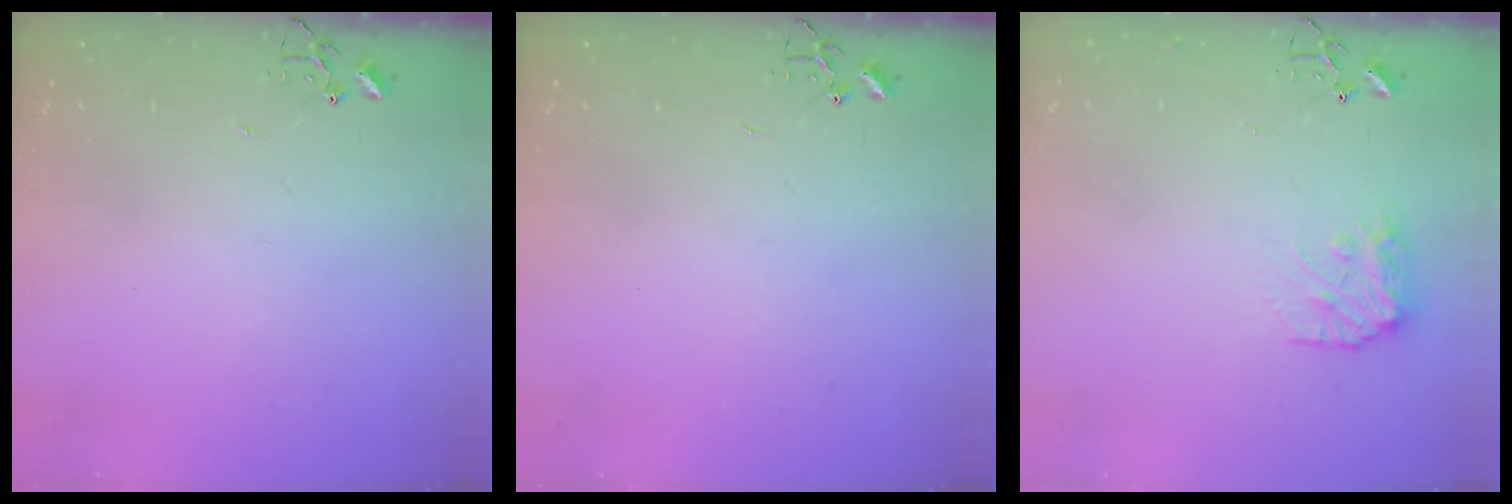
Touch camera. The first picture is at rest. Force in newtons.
{"total": 0.0}
{"total": 9.2, "press": 9.2, "slide": 0.3}